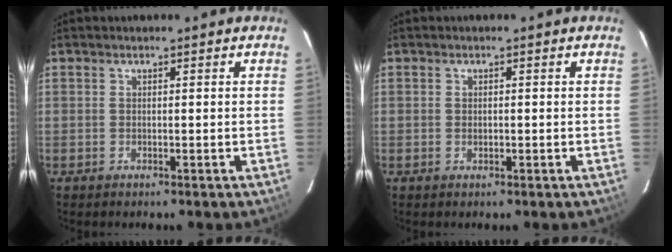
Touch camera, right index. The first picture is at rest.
{"total": 0.9, "force": [-0.1, 0.5, 0.8], "torque": [-0.014, 0.001, -0.002]}